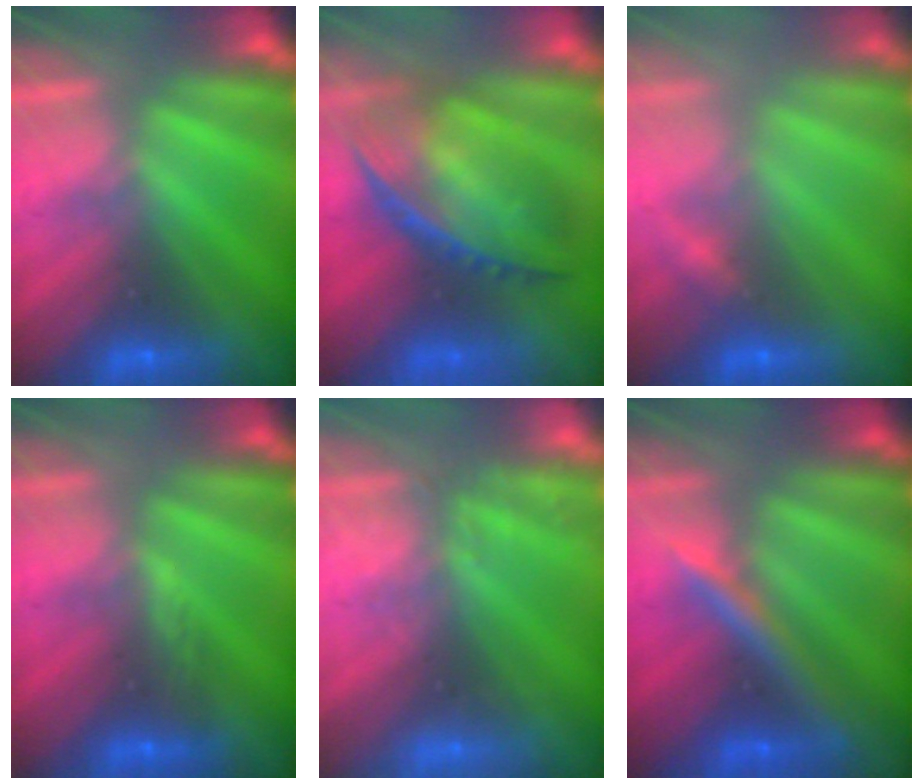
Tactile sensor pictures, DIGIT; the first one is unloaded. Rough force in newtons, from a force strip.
{"total": 7.8}
{"total": 2.4}
{"total": 2.8}
{"total": 2.6}
{"total": 2.4}